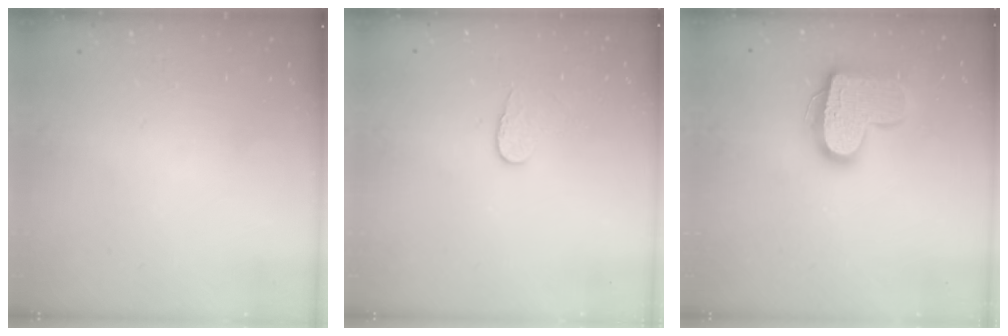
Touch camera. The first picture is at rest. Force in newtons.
{"total": 3.7, "press": 3.7, "slide": 0.3}
{"total": 16.4, "press": 16.4, "slide": 1.2}